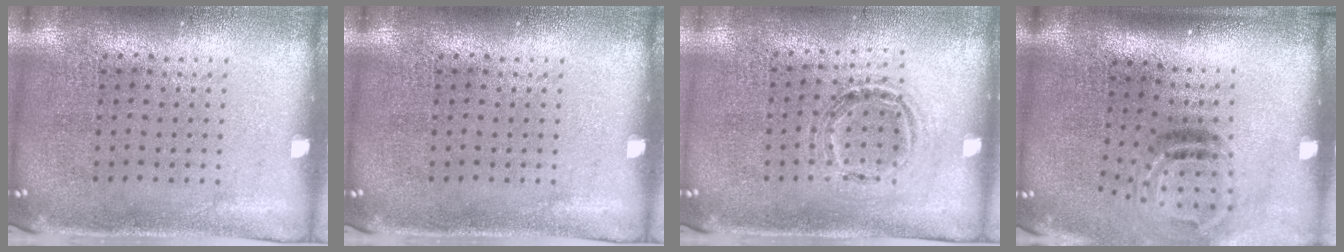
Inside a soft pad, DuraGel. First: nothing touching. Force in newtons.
{"total": 0.0}
{"total": 1.0, "press": 0.9, "slide": 0.3}
{"total": 2.0, "press": 1.3, "slide": 1.6}